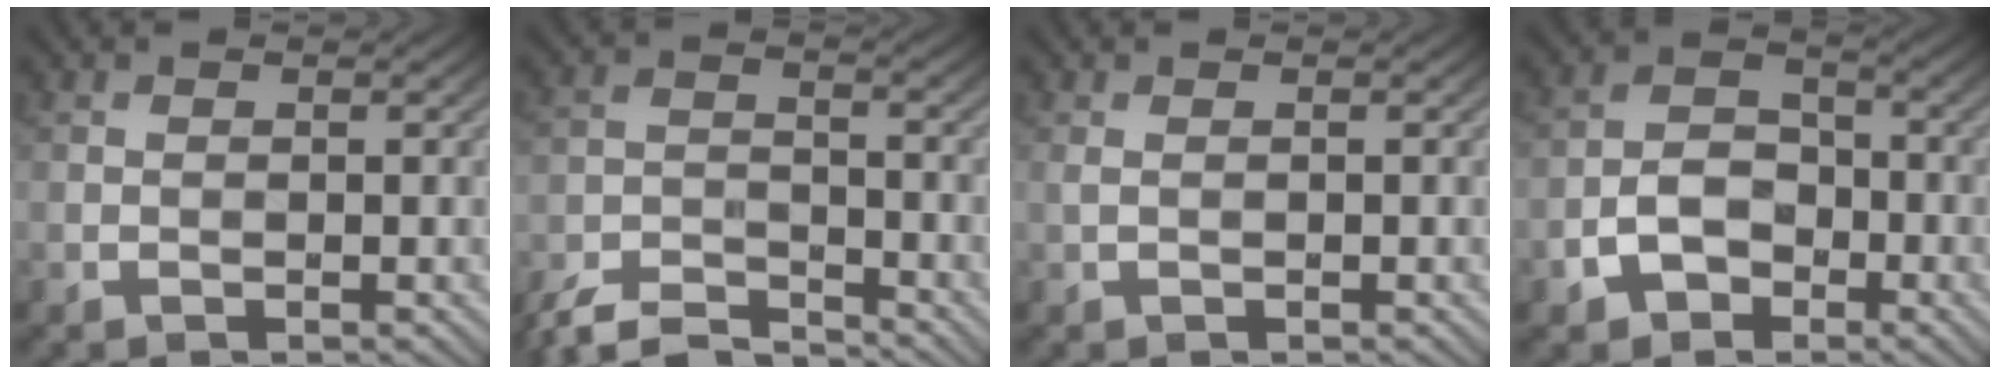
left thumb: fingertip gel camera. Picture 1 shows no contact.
{"total": 8.3, "force": [-7.7, 1.9, 2.6], "torque": [-0.055, -0.007, -0.151]}
{"total": 0.7, "force": [0.1, 0.2, 0.7], "torque": [-0.019, 0.002, 0.001]}
{"total": 5.6, "force": [-2.9, 3.8, 2.9], "torque": [-0.052, 0.002, -0.061]}